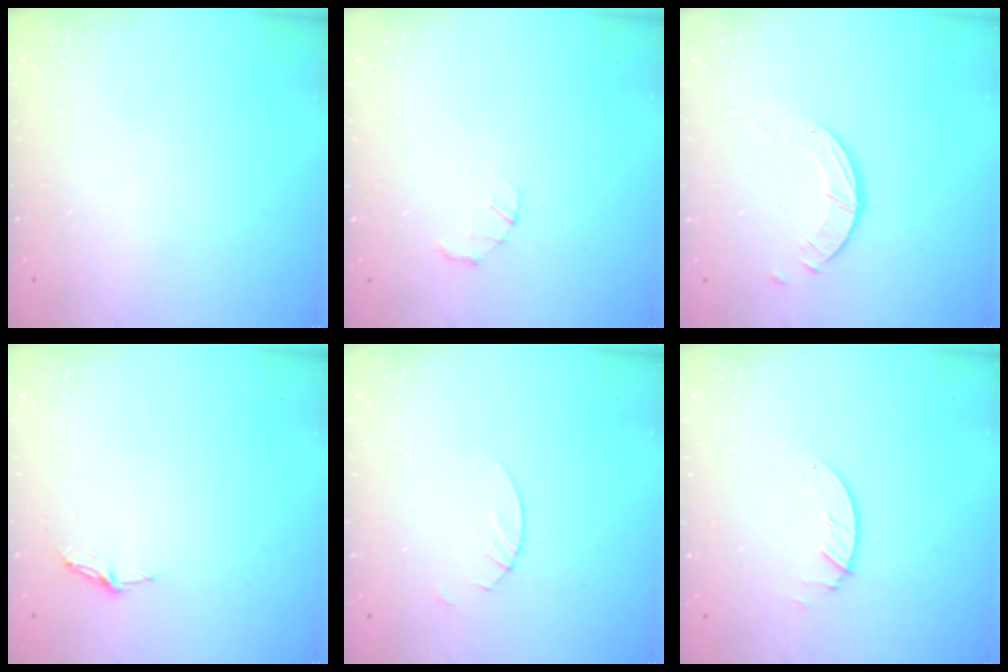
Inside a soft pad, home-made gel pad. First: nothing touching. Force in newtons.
{"total": 1.4, "press": 1.3, "slide": 0.3}
{"total": 3.6, "press": 3.5, "slide": 0.4}
{"total": 3.7, "press": 3.7, "slide": 0.4}
{"total": 1.8, "press": 1.8, "slide": 0.2}
{"total": 1.3, "press": 1.2, "slide": 0.1}